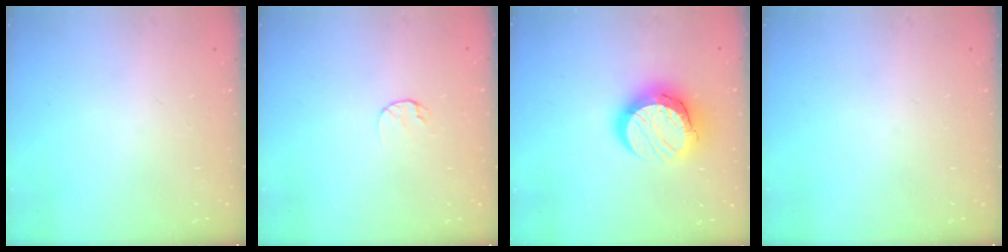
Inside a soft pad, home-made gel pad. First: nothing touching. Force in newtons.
{"total": 5.2, "press": 5.1, "slide": 0.5}
{"total": 14.5, "press": 14.5, "slide": 0.9}
{"total": 0.0}